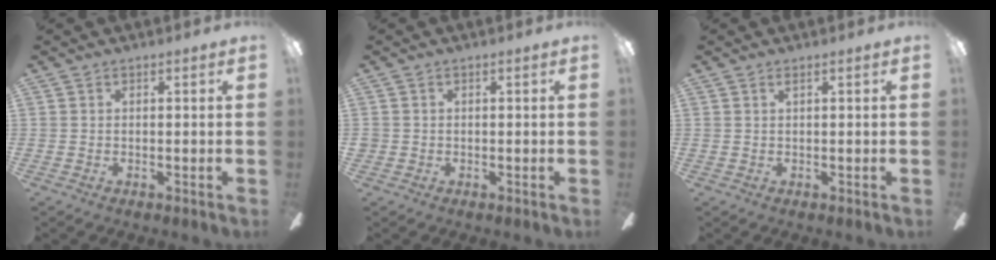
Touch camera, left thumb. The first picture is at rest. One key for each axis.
{"total": 0.8, "fx": -0.2, "fy": 0.7, "fz": 0.1, "tx": 0.000, "ty": 0.003, "tz": -0.006}
{"total": 0.7, "fx": 0.6, "fy": -0.2, "fz": 0.5, "tx": -0.011, "ty": -0.002, "tz": 0.011}